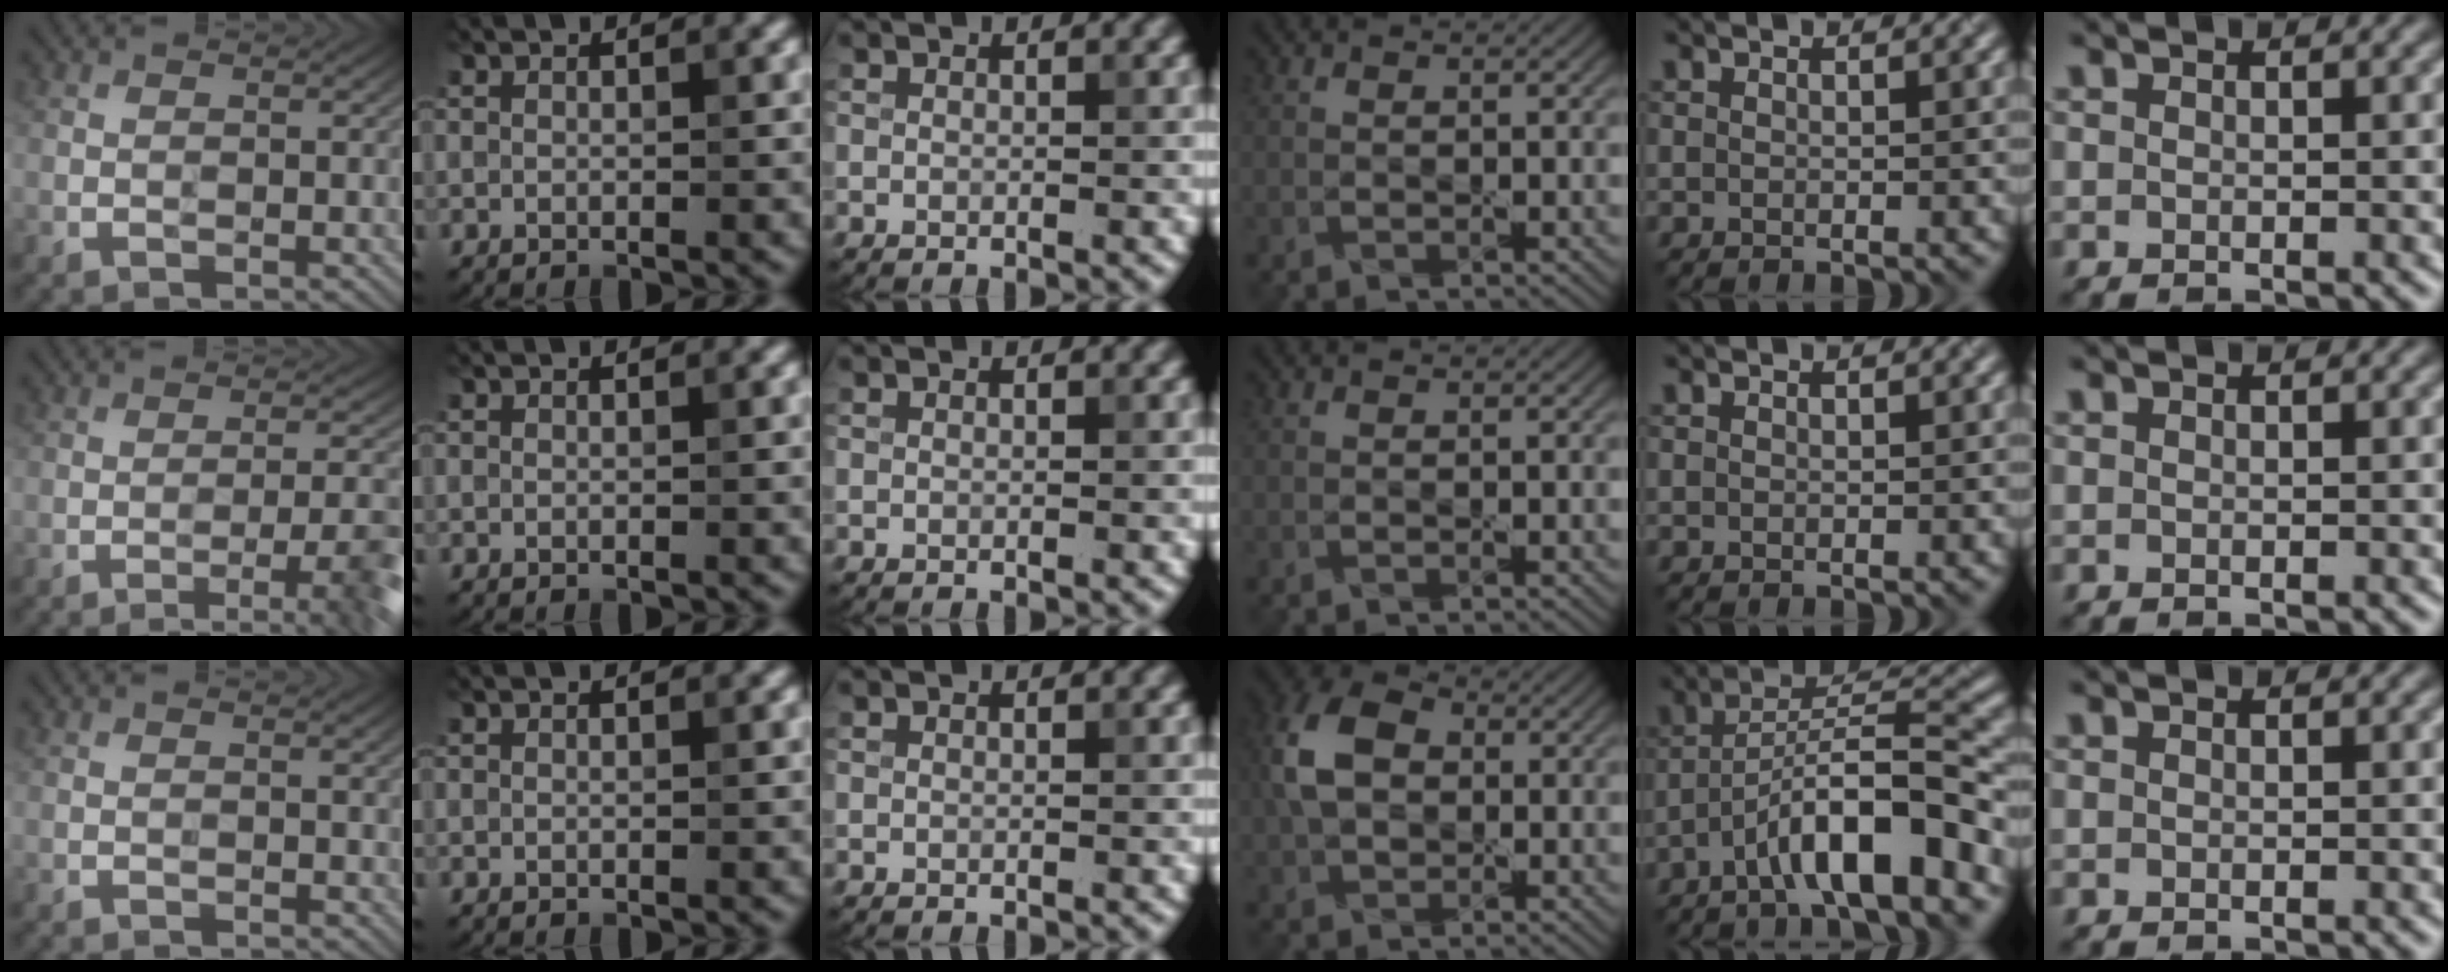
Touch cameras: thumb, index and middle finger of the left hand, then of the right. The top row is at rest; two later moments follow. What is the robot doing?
{"motion": "cut", "object": "origami paper"}